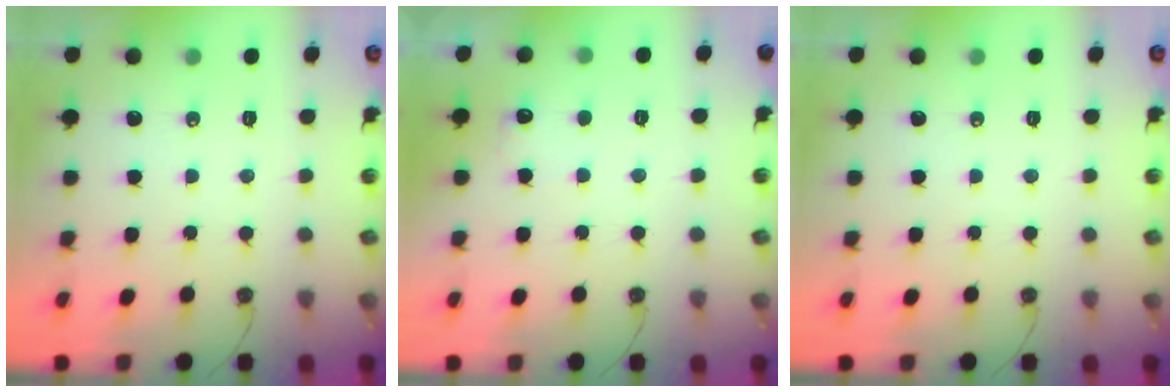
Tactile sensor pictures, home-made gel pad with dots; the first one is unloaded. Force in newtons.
{"total": 5.1, "press": 4.9, "slide": 1.4}
{"total": 0.0}